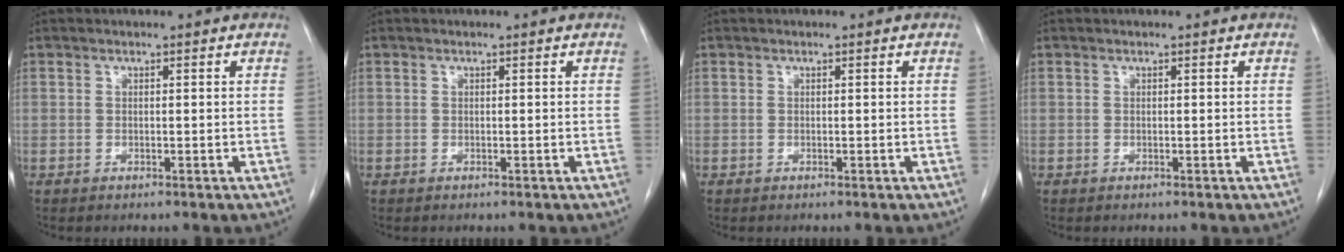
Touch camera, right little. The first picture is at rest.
{"total": 0.0}
{"total": 0.0}
{"total": 0.0}